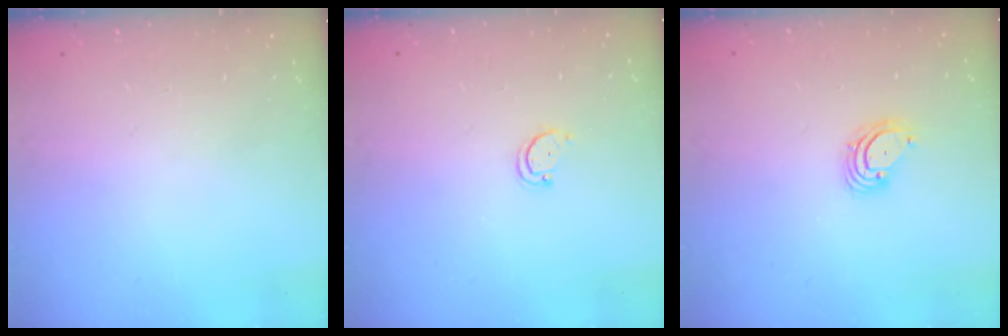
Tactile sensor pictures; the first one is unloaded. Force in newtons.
{"total": 2.9, "press": 2.9, "slide": 0.4}
{"total": 3.4, "press": 3.4, "slide": 0.1}